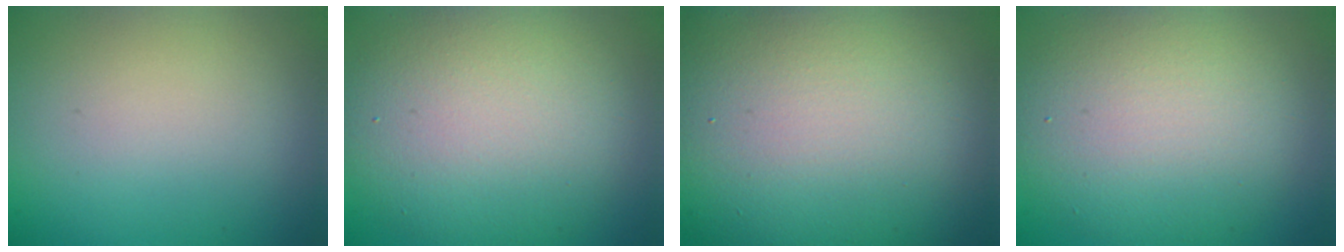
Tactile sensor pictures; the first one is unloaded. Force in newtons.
{"total": 8.5, "press": 8.4, "slide": 0.6}
{"total": 15.6, "press": 15.6, "slide": 1.1}
{"total": 8.1, "press": 8.1, "slide": 0.5}